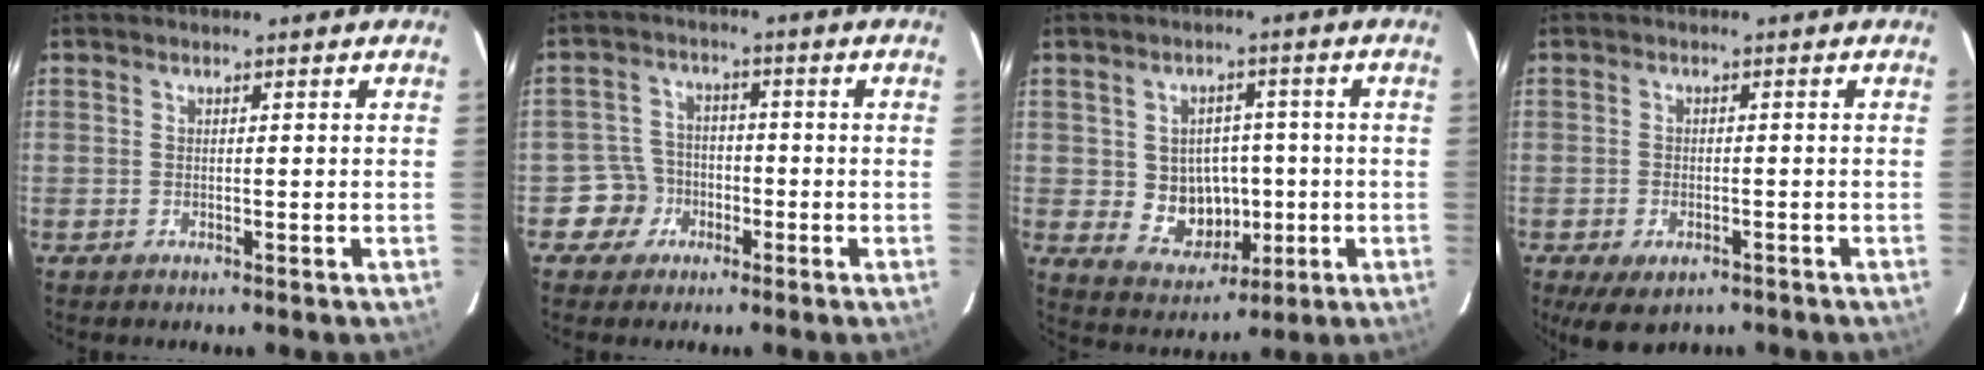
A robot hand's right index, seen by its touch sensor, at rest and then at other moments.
{"total": 5.5, "force": [-2.6, 4.8, -0.1], "torque": [-0.002, 0.023, -0.046]}
{"total": 8.7, "force": [-0.8, 7.7, 3.9], "torque": [-0.084, 0.007, 0.009]}
{"total": 6.4, "force": [-4.0, 3.4, 3.6], "torque": [-0.076, -0.023, -0.059]}